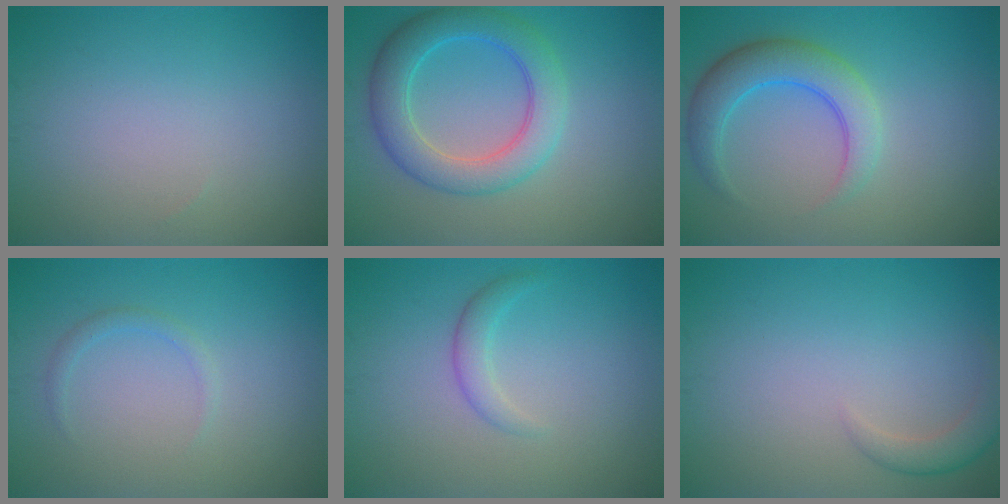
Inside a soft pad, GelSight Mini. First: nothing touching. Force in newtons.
{"total": 5.6, "press": 5.6, "slide": 0.1}
{"total": 4.7, "press": 4.7, "slide": 0.2}
{"total": 1.0, "press": 1.0, "slide": 0.0}
{"total": 1.6, "press": 1.6, "slide": 0.1}
{"total": 2.0, "press": 2.0, "slide": 0.1}